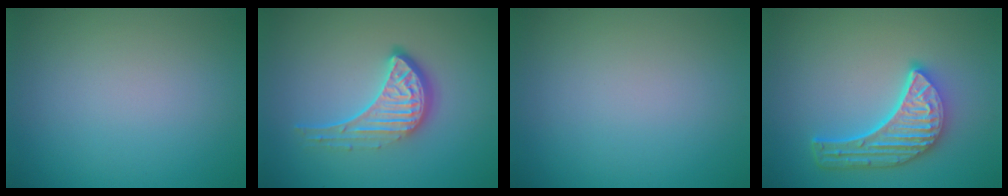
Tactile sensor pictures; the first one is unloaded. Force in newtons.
{"total": 4.6, "press": 3.3, "slide": 3.3}
{"total": 0.0}
{"total": 5.6, "press": 4.4, "slide": 3.6}